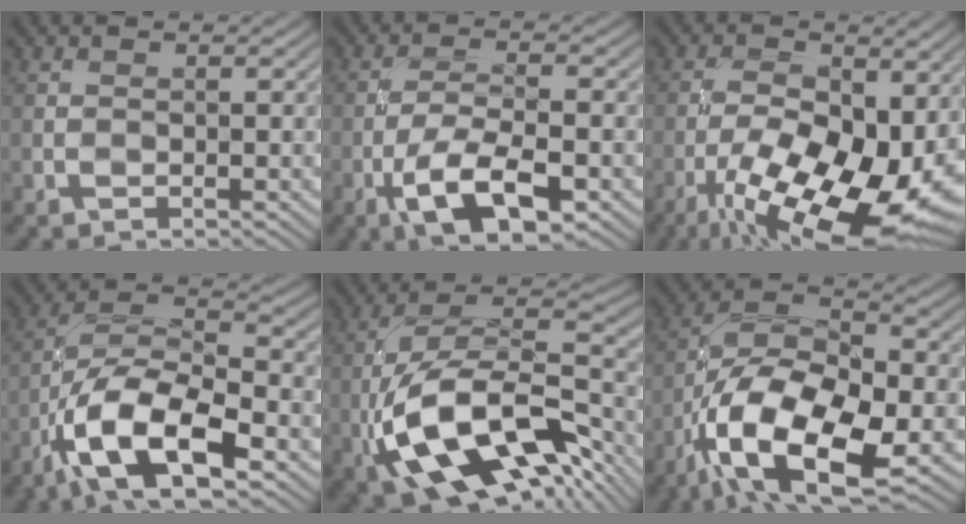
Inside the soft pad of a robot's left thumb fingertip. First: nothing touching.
{"total": 9.2, "force": [-4.4, 3.0, 7.5], "torque": [-0.142, 0.000, -0.085]}
{"total": 16.5, "force": [-6.1, 7.2, 13.5], "torque": [-0.233, -0.018, -0.100]}
{"total": 13.4, "force": [-6.7, 5.2, 10.4], "torque": [-0.200, -0.006, -0.137]}
{"total": 17.6, "force": [-6.2, 8.7, 14.0], "torque": [-0.271, -0.008, -0.104]}
{"total": 16.0, "force": [-7.1, 7.1, 12.4], "torque": [-0.238, -0.017, -0.142]}